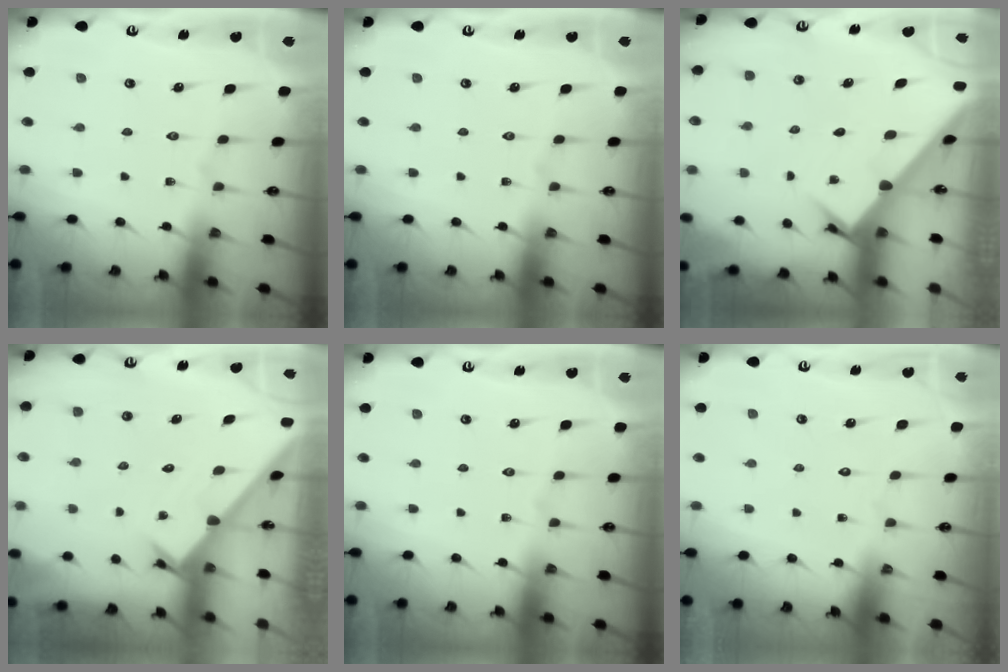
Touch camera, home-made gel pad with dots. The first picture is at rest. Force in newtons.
{"total": 0.0}
{"total": 2.6, "press": 2.6, "slide": 0.2}
{"total": 1.7, "press": 1.7, "slide": 0.1}
{"total": 0.0}
{"total": 1.8, "press": 1.8, "slide": 0.1}